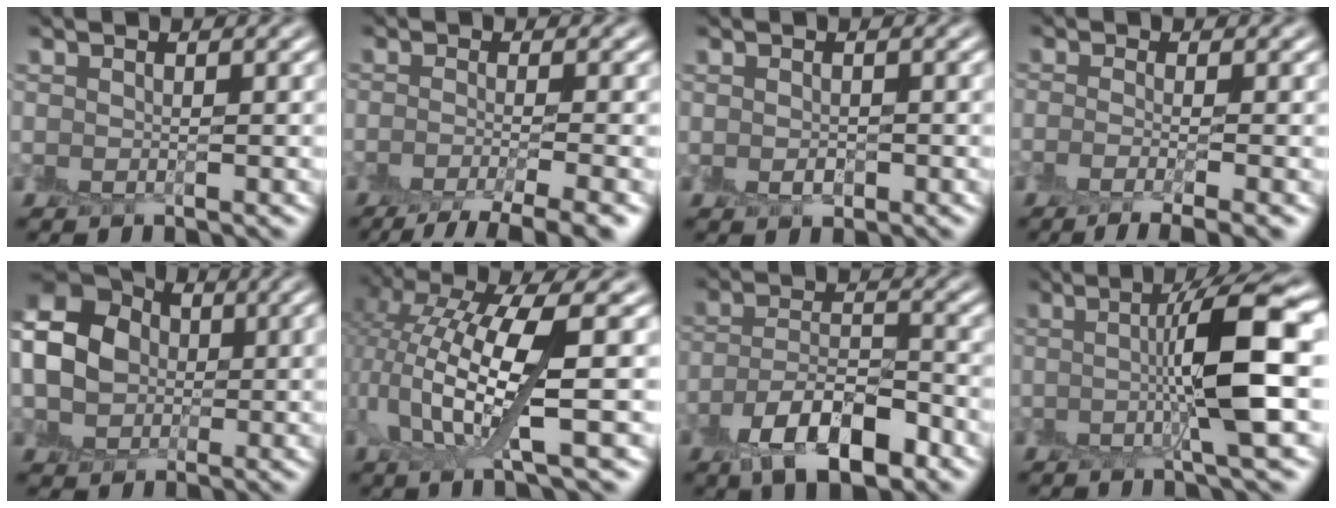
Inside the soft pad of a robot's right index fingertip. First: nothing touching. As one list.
[{"total": 5.9, "force": [-3.8, 1.4, 4.3], "torque": [-0.050, -0.005, -0.066]}, {"total": 0.8, "force": [-0.1, 0.5, 0.6], "torque": [-0.013, 0.001, 0.001]}, {"total": 4.2, "force": [-2.0, 1.0, 3.5], "torque": [-0.045, -0.009, -0.040]}, {"total": 10.0, "force": [0.9, 7.8, 6.1], "torque": [-0.127, 0.027, 0.000]}, {"total": 8.5, "force": [1.4, 2.3, 8.0], "torque": [-0.160, 0.005, 0.029]}, {"total": 7.5, "force": [-4.3, 3.3, 5.3], "torque": [-0.087, 0.006, -0.078]}, {"total": 7.9, "force": [0.4, 1.2, 7.8], "torque": [-0.110, 0.008, 0.005]}]